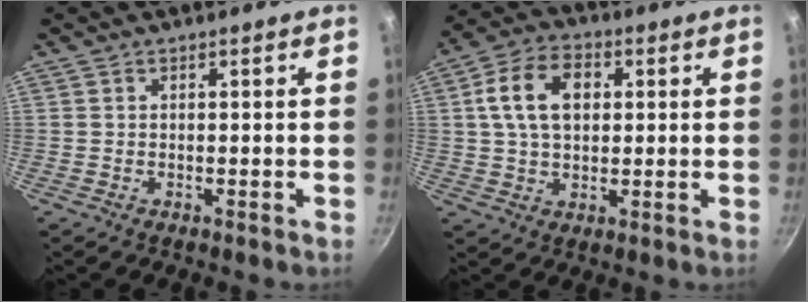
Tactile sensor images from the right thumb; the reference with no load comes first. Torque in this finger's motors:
{"motor_torque": [0.35, 2.68, 1.27, -0.15, 0.18]}